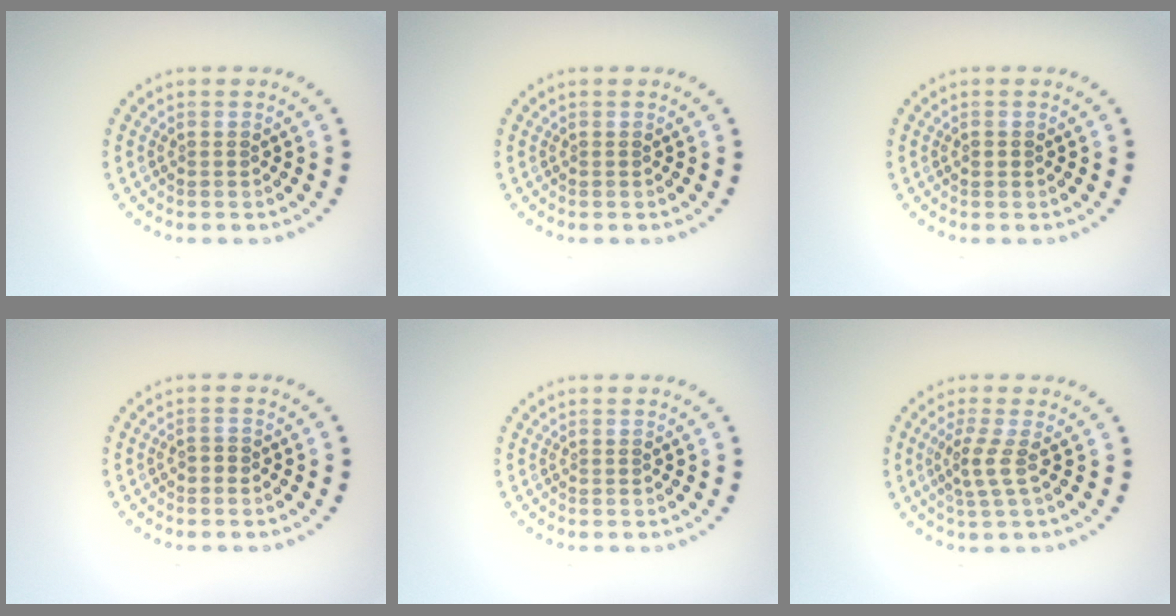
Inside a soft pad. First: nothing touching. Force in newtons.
{"total": 0.0}
{"total": 0.9, "press": 0.9, "slide": 0.0}
{"total": 0.8, "press": 0.8, "slide": 0.2}
{"total": 0.0}
{"total": 2.1, "press": 1.5, "slide": 1.4}